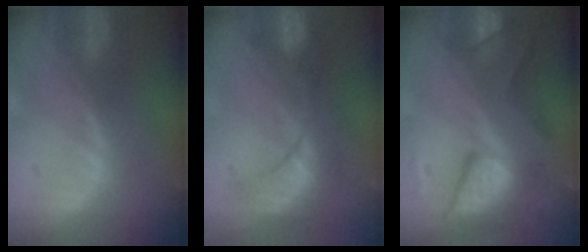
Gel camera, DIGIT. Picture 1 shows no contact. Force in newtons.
{"total": 8.0, "press": 7.9, "slide": 1.6}
{"total": 9.2, "press": 9.2, "slide": 0.6}